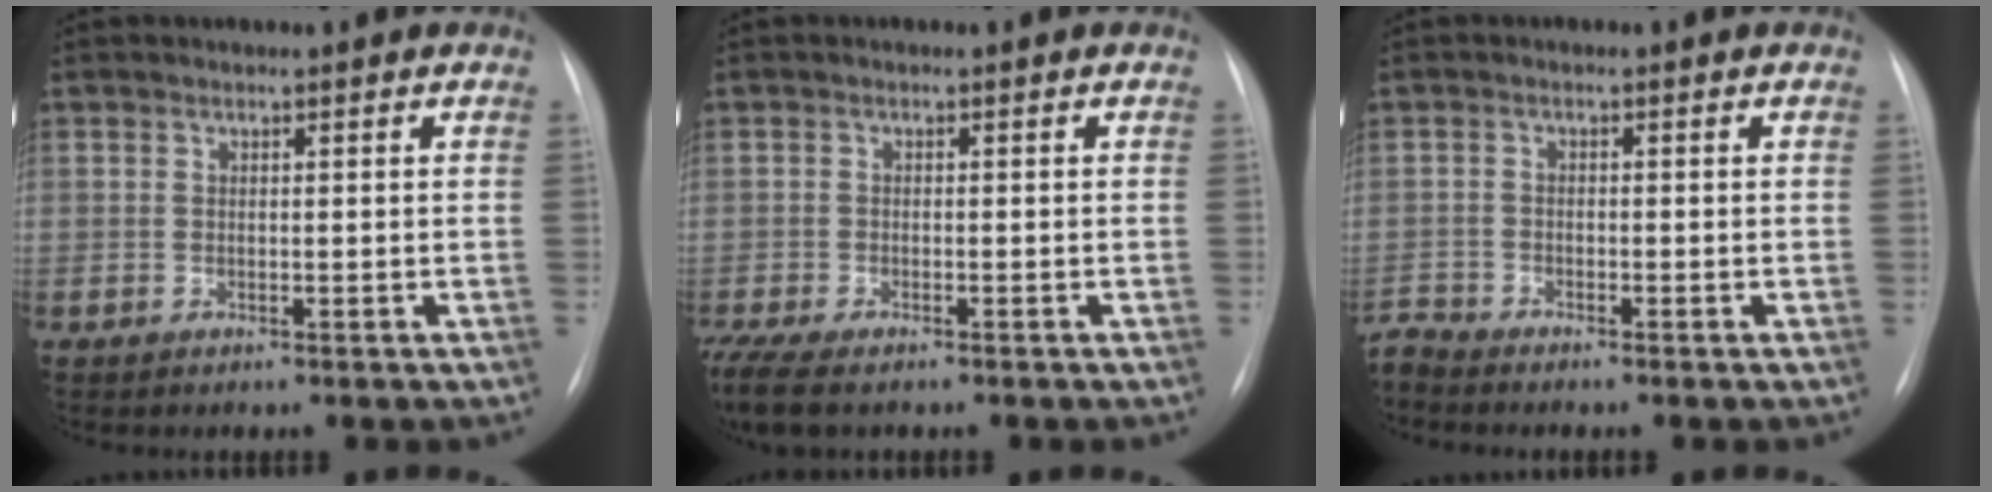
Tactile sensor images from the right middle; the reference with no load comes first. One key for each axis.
{"total": 8.4, "fx": -6.2, "fy": 2.9, "fz": 4.9, "tx": -0.106, "ty": -0.013, "tz": -0.101}
{"total": 2.5, "fx": -2.4, "fy": -0.7, "fz": -0.1, "tx": -0.004, "ty": -0.016, "tz": -0.049}